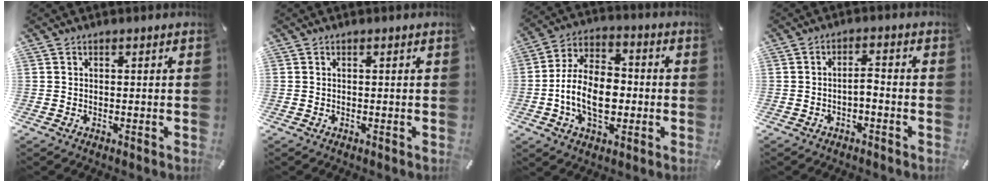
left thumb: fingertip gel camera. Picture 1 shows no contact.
{"total": 0.0}
{"total": 13.5, "force": [-2.4, 9.0, 9.7], "torque": [-0.194, 0.010, -0.044]}
{"total": 3.1, "force": [-1.8, 1.2, 2.2], "torque": [-0.038, 0.014, -0.035]}